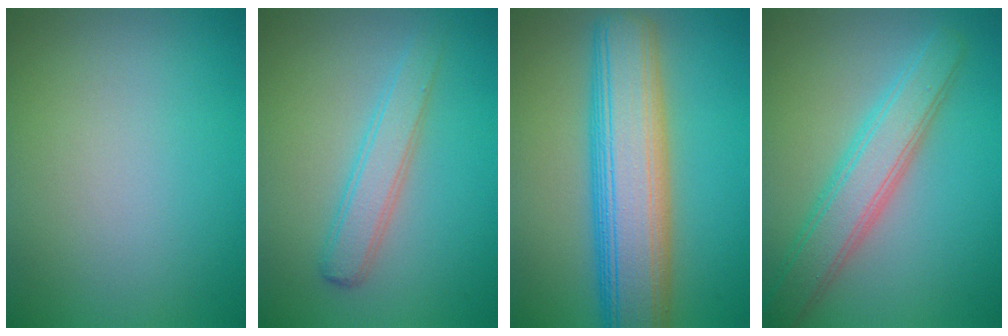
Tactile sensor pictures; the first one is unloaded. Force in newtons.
{"total": 2.9, "press": 2.9, "slide": 0.0}
{"total": 10.5, "press": 10.5, "slide": 0.5}
{"total": 5.0, "press": 5.0, "slide": 0.2}